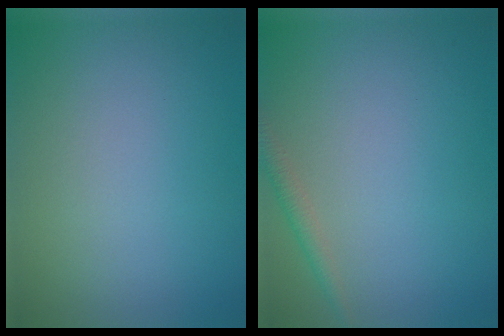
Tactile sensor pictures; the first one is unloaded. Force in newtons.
{"total": 1.4, "press": 1.4, "slide": 0.0}